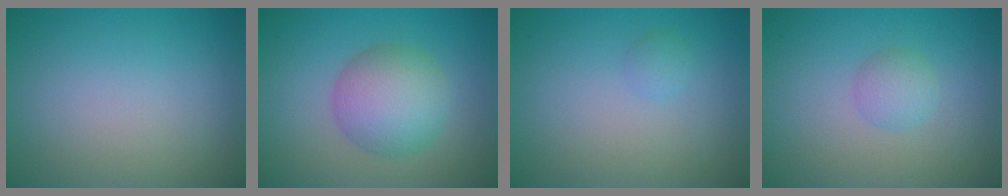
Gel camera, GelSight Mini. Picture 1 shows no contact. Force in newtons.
{"total": 5.7, "press": 5.7, "slide": 0.2}
{"total": 0.8, "press": 0.8, "slide": 0.1}
{"total": 1.8, "press": 1.8, "slide": 0.1}